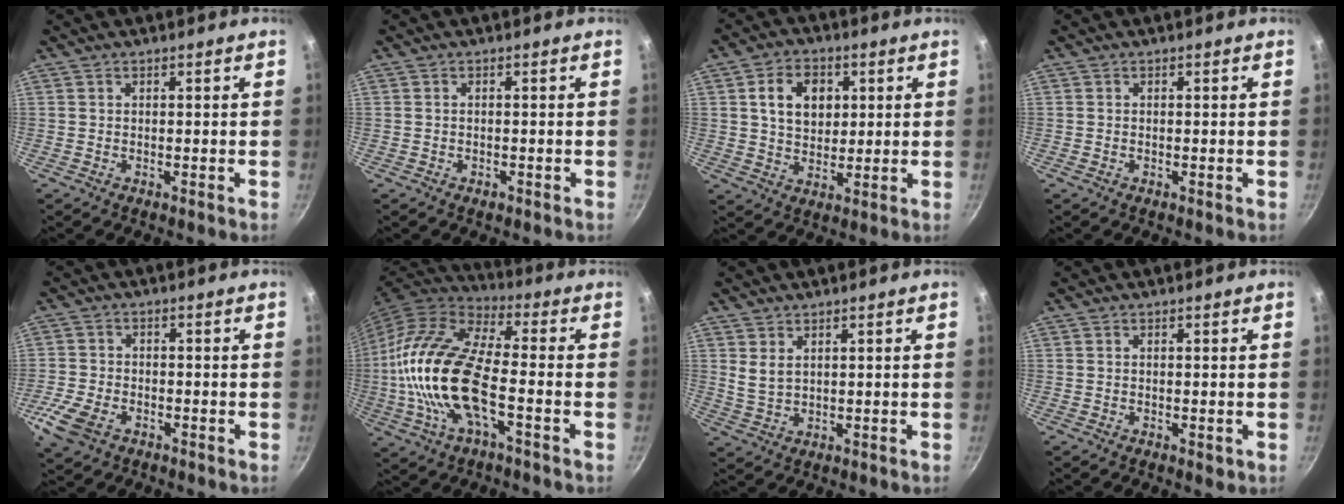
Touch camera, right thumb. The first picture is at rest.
{"total": 0.9, "force": [-0.5, 0.5, 0.6], "torque": [-0.011, 0.003, -0.007]}
{"total": 8.5, "force": [2.1, 6.3, 5.3], "torque": [-0.066, -0.001, 0.035]}
{"total": 0.0}
{"total": 7.7, "force": [-3.6, 4.8, 4.8], "torque": [-0.111, 0.008, -0.072]}
{"total": 20.8, "force": [-3.5, 8.6, 18.6], "torque": [-0.369, 0.026, -0.081]}
{"total": 3.3, "force": [1.6, 1.8, 2.3], "torque": [-0.043, -0.012, 0.037]}
{"total": 1.0, "force": [-0.2, 0.5, 0.9], "torque": [-0.011, -0.002, -0.001]}